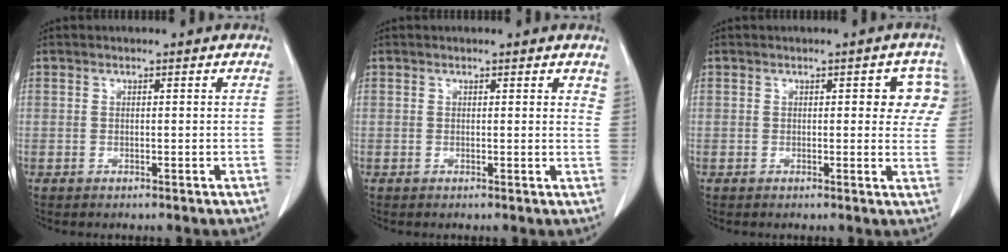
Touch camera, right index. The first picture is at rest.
{"total": 2.0, "force": [1.6, 0.6, 0.9], "torque": [-0.004, -0.003, 0.007]}
{"total": 5.7, "force": [1.8, 2.5, 4.8], "torque": [-0.031, 0.011, 0.012]}